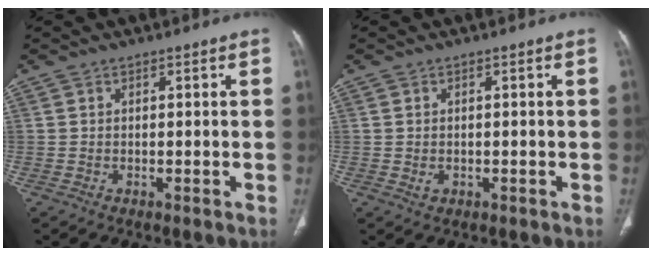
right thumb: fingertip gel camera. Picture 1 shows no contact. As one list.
[{"total": 1.3, "force": [-0.2, 1.0, 0.7], "torque": [-0.012, 0.002, 0.002]}]